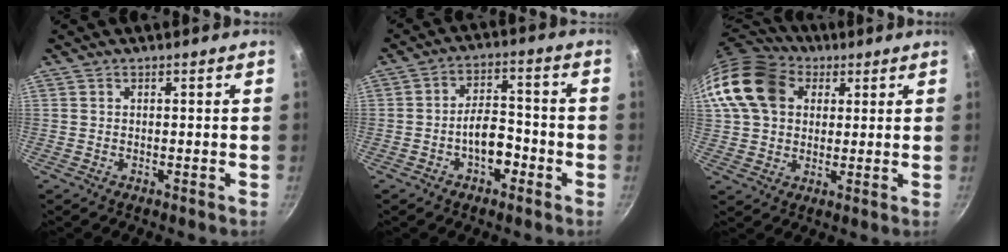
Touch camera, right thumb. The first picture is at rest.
{"total": 7.1, "force": [-3.0, 4.0, 5.1], "torque": [-0.056, 0.035, -0.049]}
{"total": 16.7, "force": [5.1, 12.8, 9.5], "torque": [-0.172, 0.019, 0.081]}